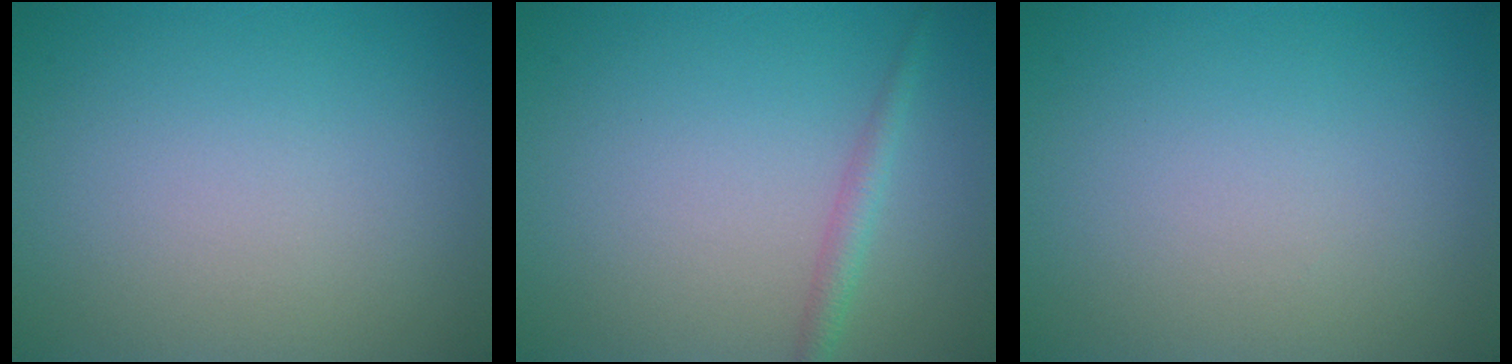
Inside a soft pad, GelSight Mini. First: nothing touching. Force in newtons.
{"total": 1.6, "press": 1.5, "slide": 0.2}
{"total": 0.0}